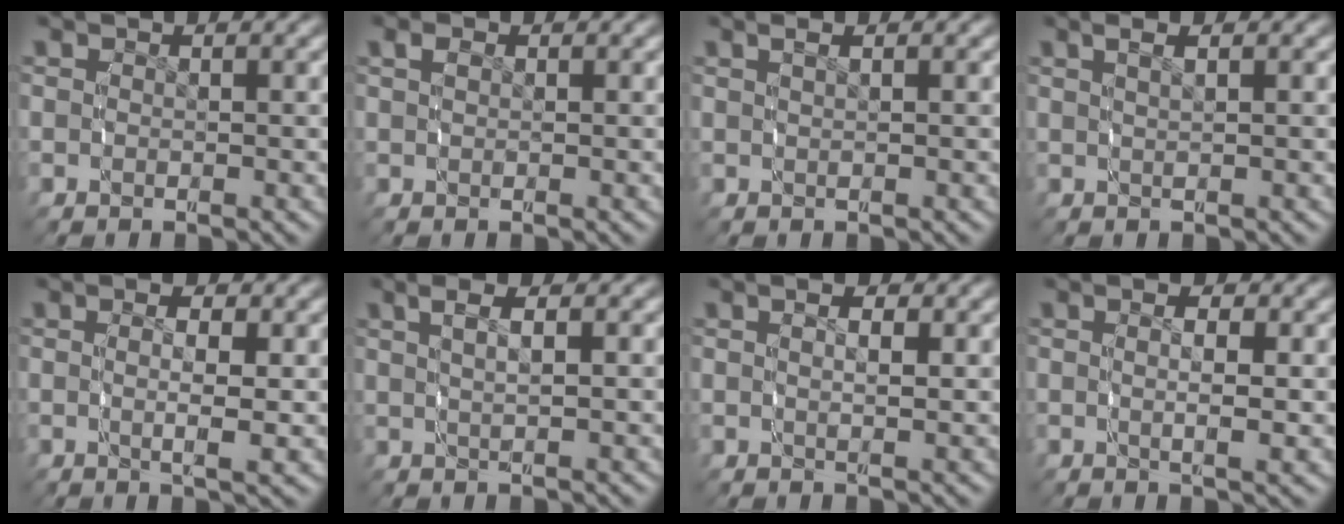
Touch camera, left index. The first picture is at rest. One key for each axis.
{"total": 0.7, "fx": 0.5, "fy": -0.1, "fz": 0.5, "tx": -0.011, "ty": -0.002, "tz": 0.016}
{"total": 1.3, "fx": 0.7, "fy": -0.4, "fz": 1.0, "tx": -0.008, "ty": 0.004, "tz": 0.015}
{"total": 2.2, "fx": 1.5, "fy": 0.1, "fz": 1.7, "tx": -0.014, "ty": 0.009, "tz": 0.025}
{"total": 3.0, "fx": 0.1, "fy": 0.2, "fz": 3.0, "tx": -0.039, "ty": -0.006, "tz": 0.003}
{"total": 3.7, "fx": 1.9, "fy": 1.1, "fz": 2.9, "tx": -0.036, "ty": 0.015, "tz": 0.029}
{"total": 2.1, "fx": 0.7, "fy": 0.4, "fz": 2.0, "tx": -0.020, "ty": -0.001, "tz": 0.013}
{"total": 2.7, "fx": 0.3, "fy": 0.3, "fz": 2.6, "tx": -0.032, "ty": -0.002, "tz": 0.005}